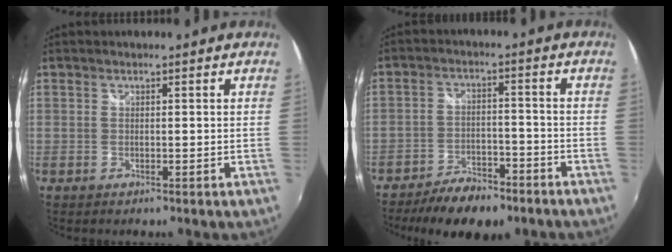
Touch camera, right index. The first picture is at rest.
{"total": 12.1, "force": [-9.1, 4.9, 6.2], "torque": [-0.140, -0.009, -0.142]}